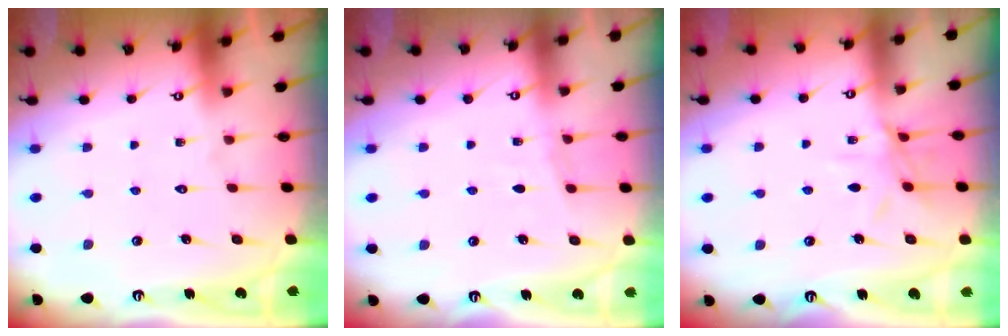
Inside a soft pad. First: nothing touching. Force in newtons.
{"total": 2.7, "press": 2.6, "slide": 0.4}
{"total": 7.6, "press": 7.6, "slide": 0.2}